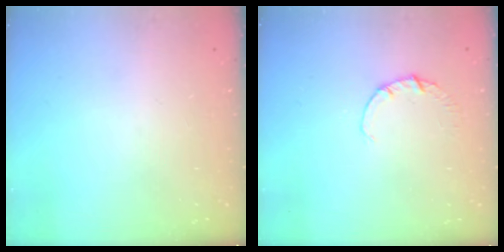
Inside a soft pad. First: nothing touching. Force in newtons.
{"total": 1.9, "press": 1.9, "slide": 0.3}